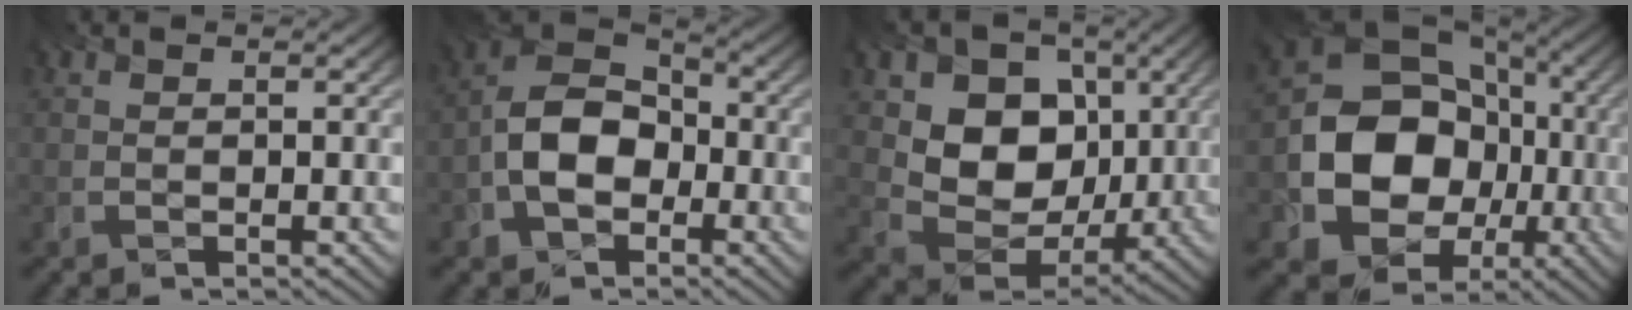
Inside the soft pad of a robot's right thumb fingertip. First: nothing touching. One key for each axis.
{"total": 9.0, "fx": -3.7, "fy": 6.2, "fz": 5.4, "tx": -0.105, "ty": 0.003, "tz": -0.083}
{"total": 10.4, "fx": 1.6, "fy": 8.4, "fz": 5.8, "tx": -0.116, "ty": -0.015, "tz": 0.015}
{"total": 14.6, "fx": -3.6, "fy": 12.3, "fz": 7.1, "tx": -0.137, "ty": -0.030, "tz": -0.076}